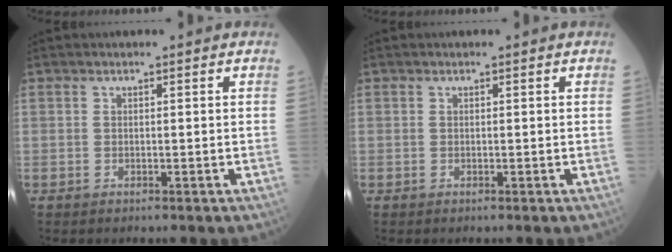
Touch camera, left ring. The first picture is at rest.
{"total": 0.0}